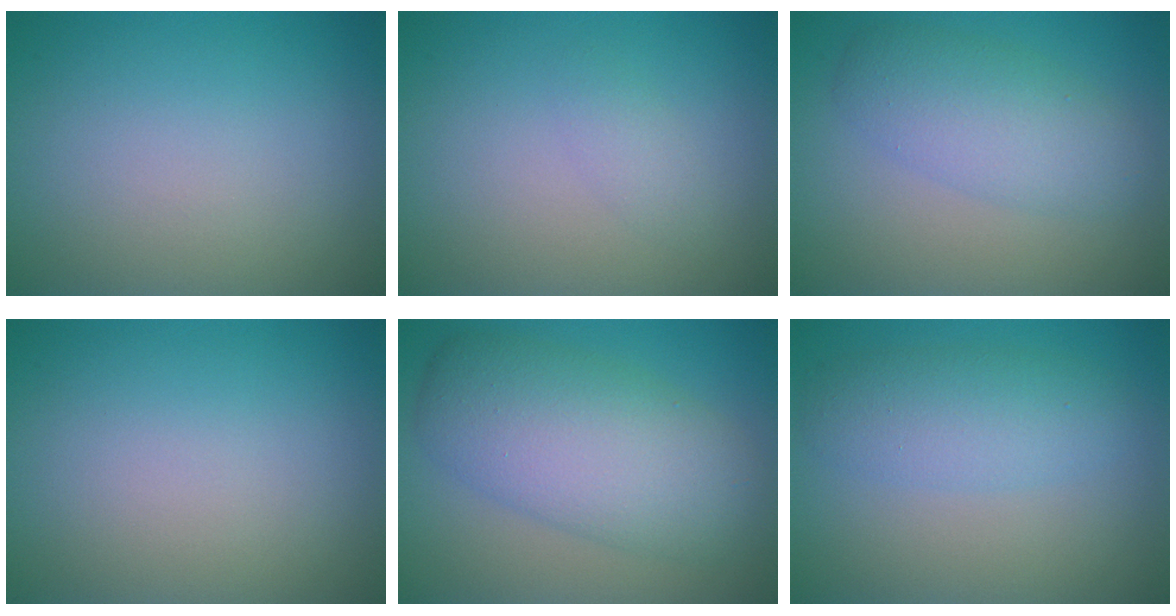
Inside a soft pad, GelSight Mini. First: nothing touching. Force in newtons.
{"total": 1.1, "press": 1.1, "slide": 0.0}
{"total": 4.1, "press": 4.1, "slide": 0.1}
{"total": 0.0}
{"total": 7.9, "press": 7.9, "slide": 0.2}
{"total": 3.7, "press": 3.7, "slide": 0.1}